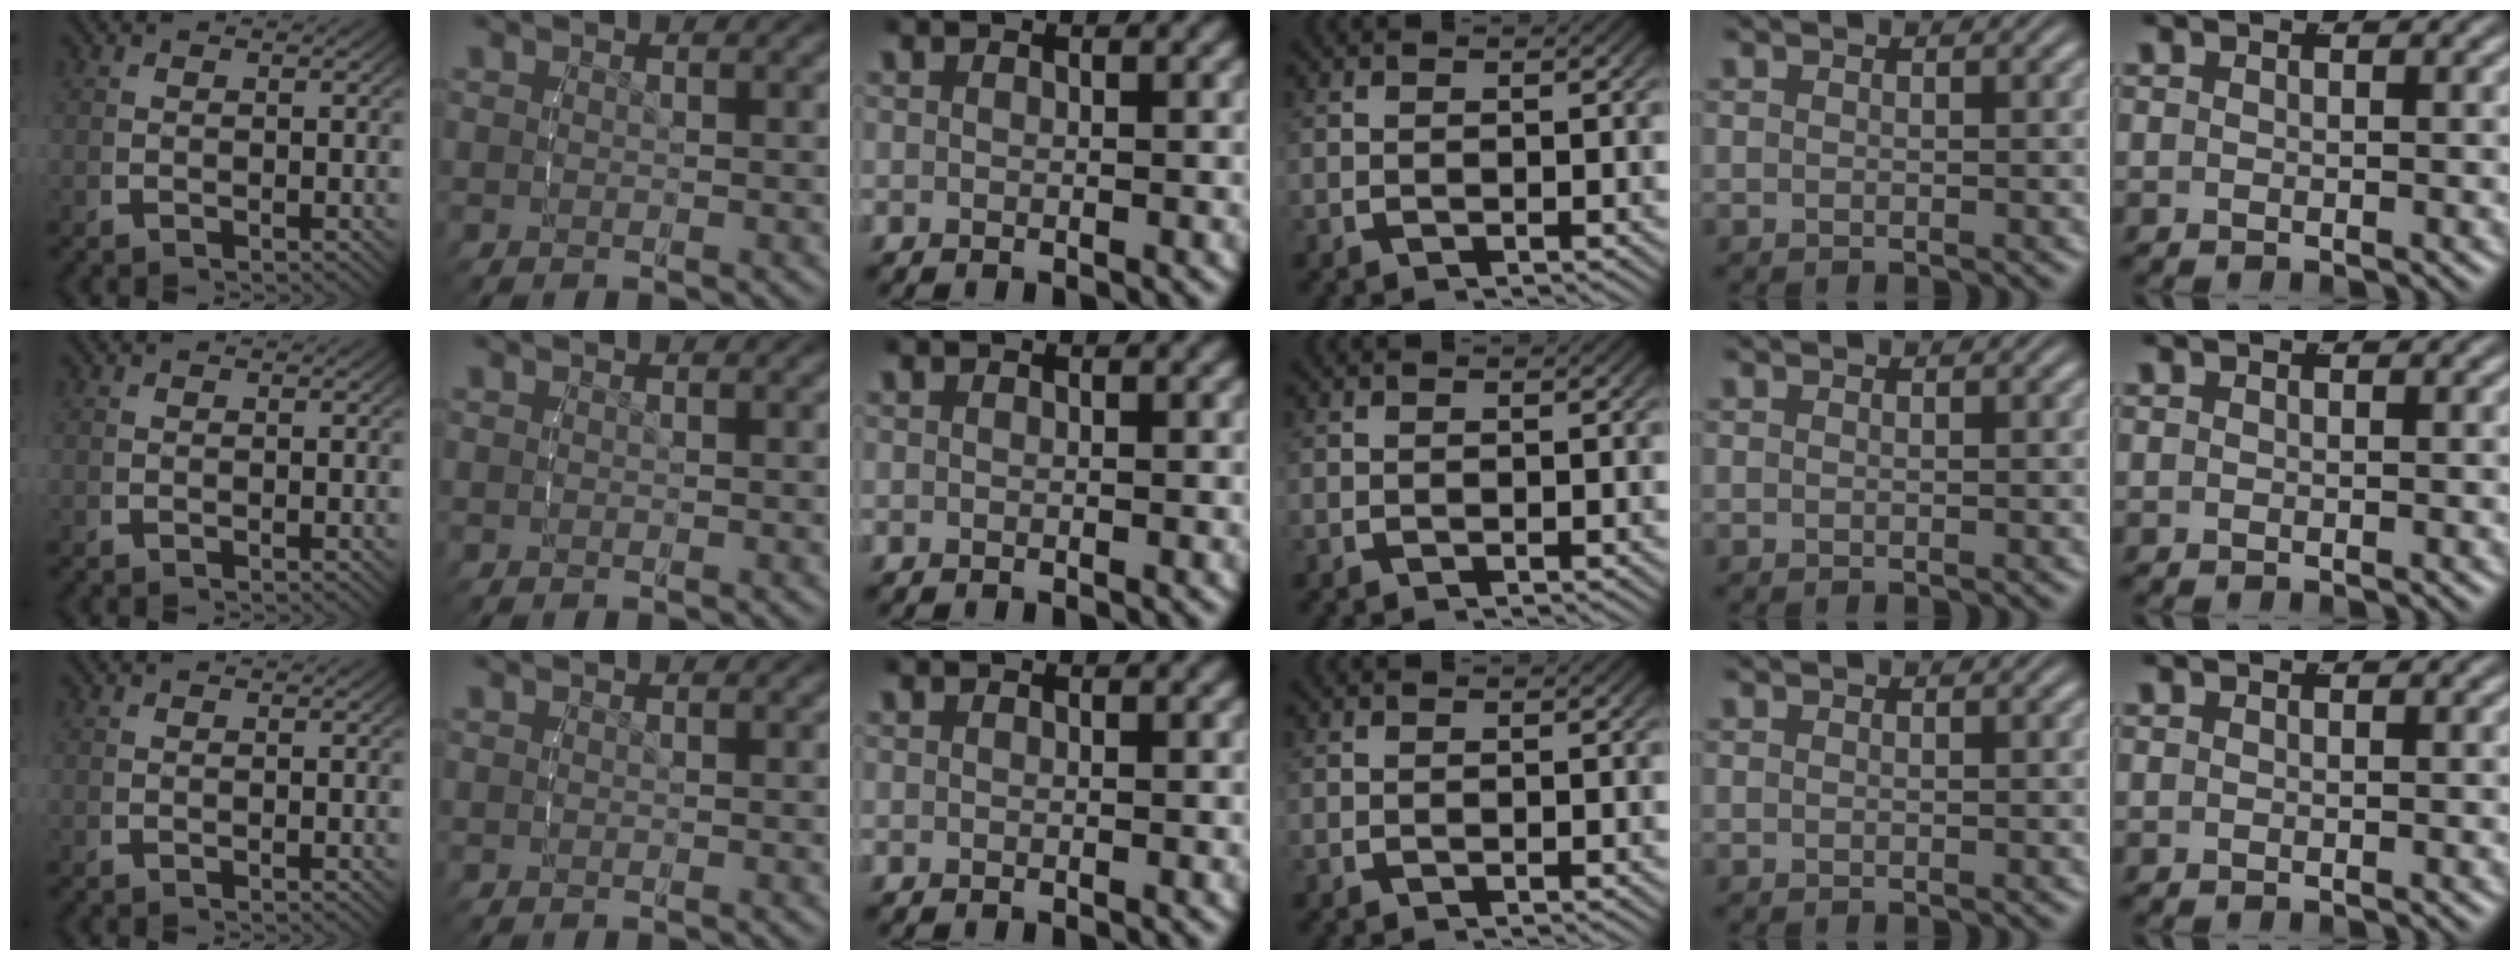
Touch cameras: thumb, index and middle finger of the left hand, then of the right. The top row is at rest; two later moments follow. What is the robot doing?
{"motion": "lift_and_place", "object": "cubes"}